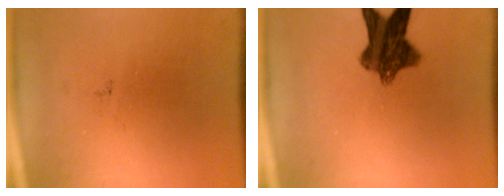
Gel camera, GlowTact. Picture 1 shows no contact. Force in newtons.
{"total": 8.6}